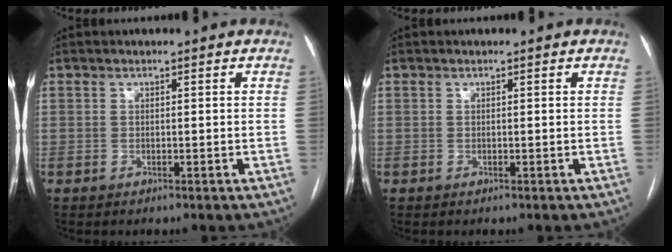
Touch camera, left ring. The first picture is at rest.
{"total": 0.0}